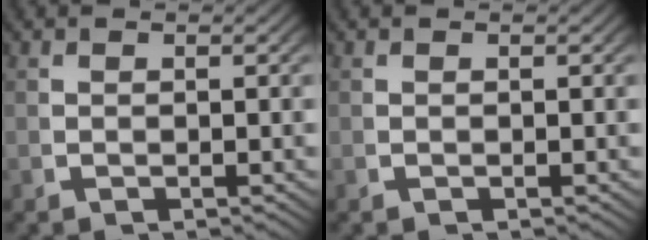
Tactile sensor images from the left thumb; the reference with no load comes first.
{"total": 0.0}